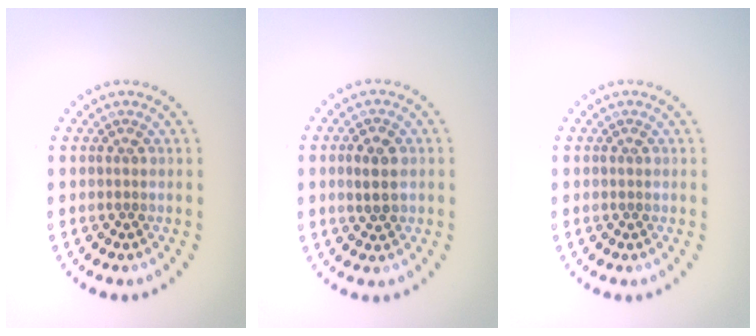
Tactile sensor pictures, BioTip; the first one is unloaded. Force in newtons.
{"total": 2.3, "press": 2.3, "slide": 0.3}
{"total": 0.0}